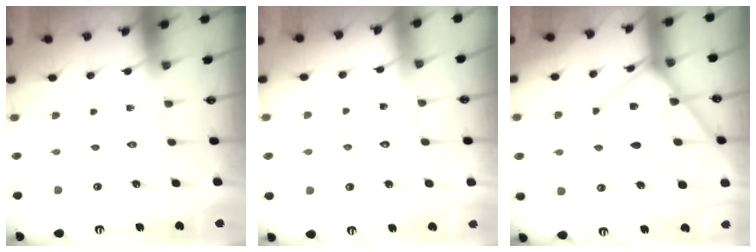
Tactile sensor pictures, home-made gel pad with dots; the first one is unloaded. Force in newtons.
{"total": 4.8, "press": 4.8, "slide": 0.4}
{"total": 15.9, "press": 15.9, "slide": 1.4}